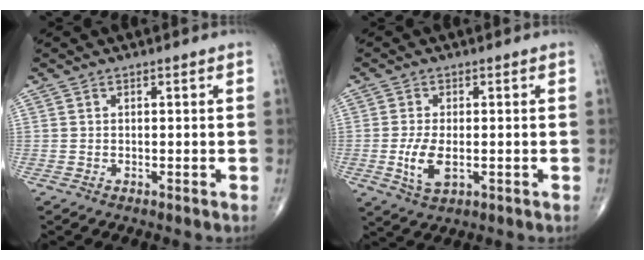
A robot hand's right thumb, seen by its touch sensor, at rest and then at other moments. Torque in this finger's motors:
{"motor_torque": [0.18, 0.37, 0.58, 0.24, 0.23]}